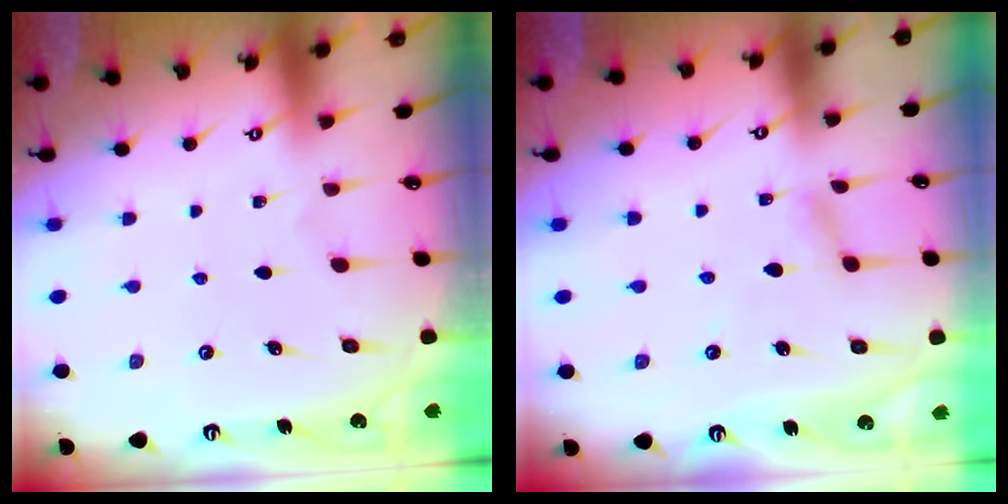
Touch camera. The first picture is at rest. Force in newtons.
{"total": 2.4, "press": 2.4, "slide": 0.2}